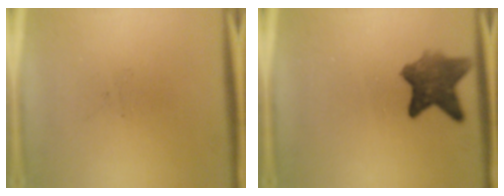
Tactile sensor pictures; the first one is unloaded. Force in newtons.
{"total": 7.1}